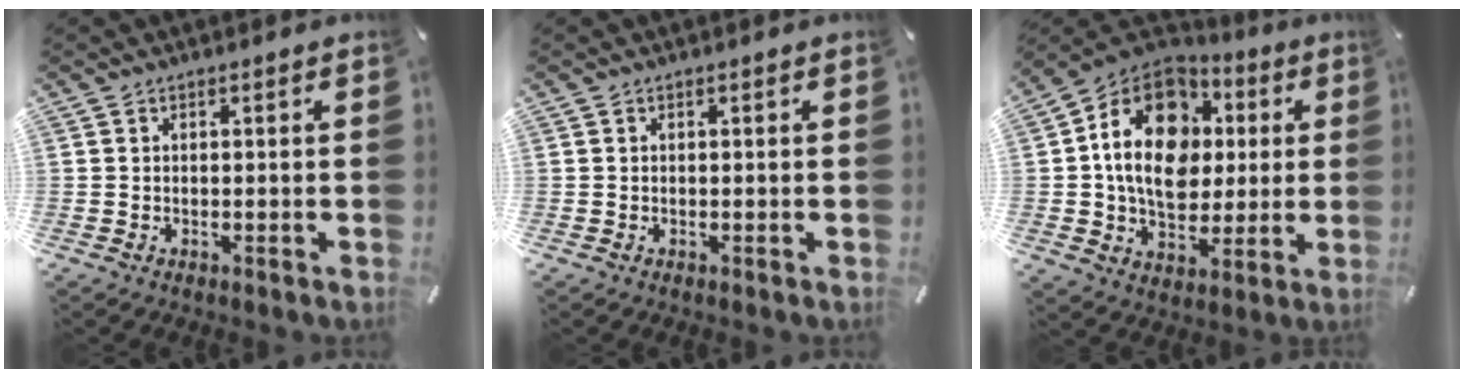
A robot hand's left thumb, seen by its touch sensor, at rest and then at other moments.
{"total": 0.0}
{"total": 18.3, "force": [2.0, 14.2, 11.4], "torque": [-0.199, 0.003, 0.038]}